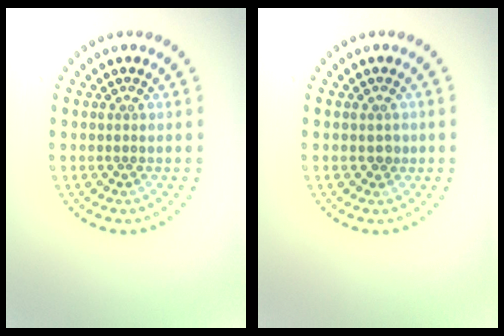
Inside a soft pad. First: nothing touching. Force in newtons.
{"total": 0.8, "press": 0.8, "slide": 0.2}